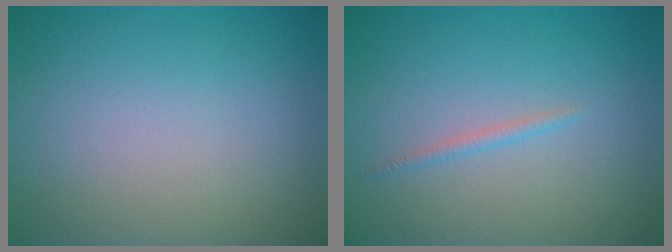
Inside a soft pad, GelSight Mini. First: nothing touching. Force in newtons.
{"total": 0.8, "press": 0.8, "slide": 0.0}